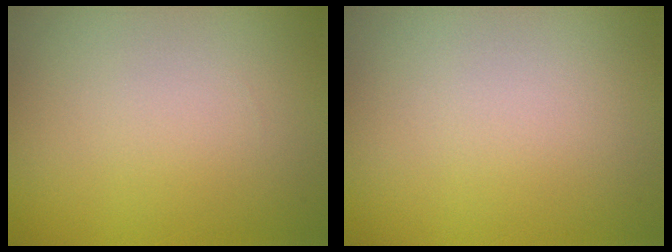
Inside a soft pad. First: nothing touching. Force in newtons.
{"total": 0.0}